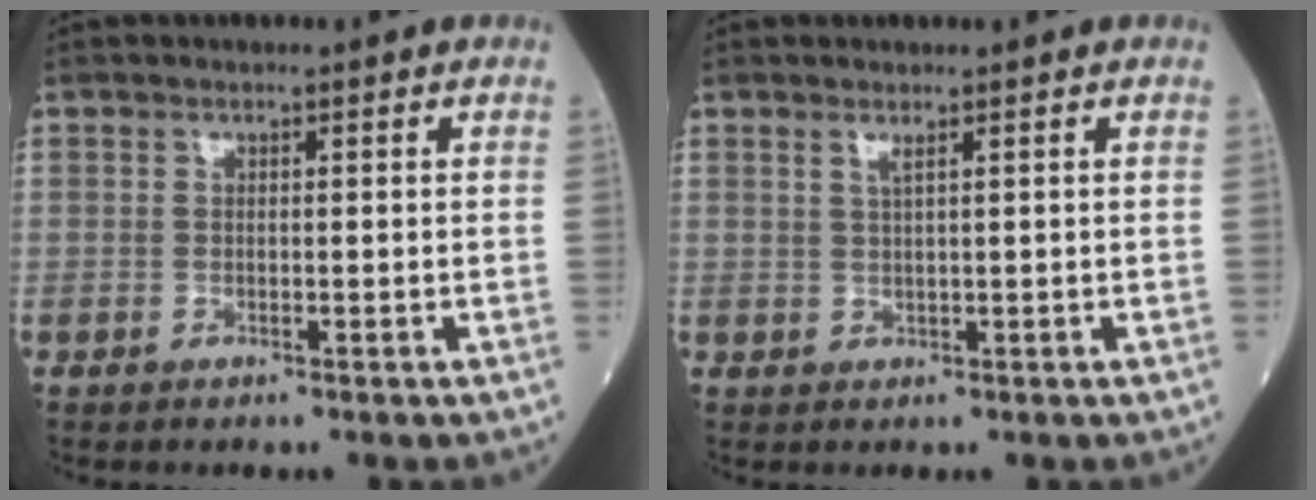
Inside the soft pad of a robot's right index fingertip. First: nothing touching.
{"total": 1.1, "force": [0.8, -0.1, 0.8], "torque": [-0.020, -0.003, 0.015]}